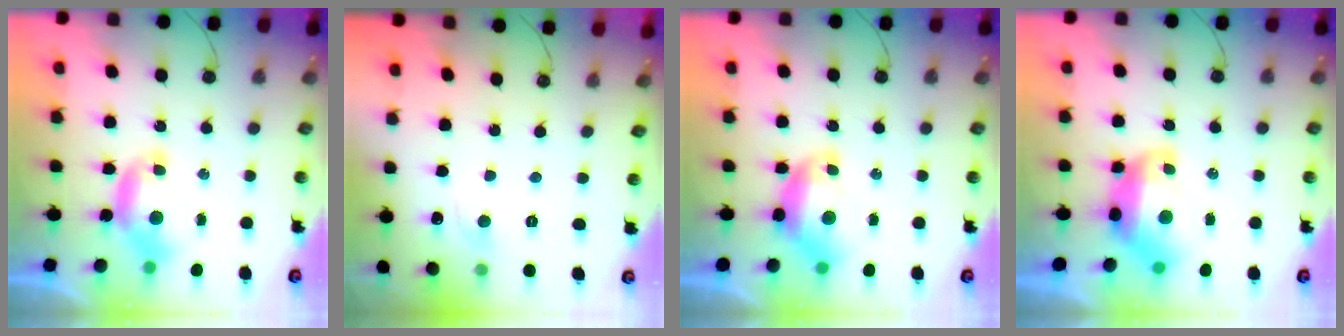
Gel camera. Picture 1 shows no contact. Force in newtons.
{"total": 1.0, "press": 0.7, "slide": 0.8}
{"total": 0.9, "press": 0.7, "slide": 0.5}
{"total": 2.9, "press": 2.8, "slide": 0.7}